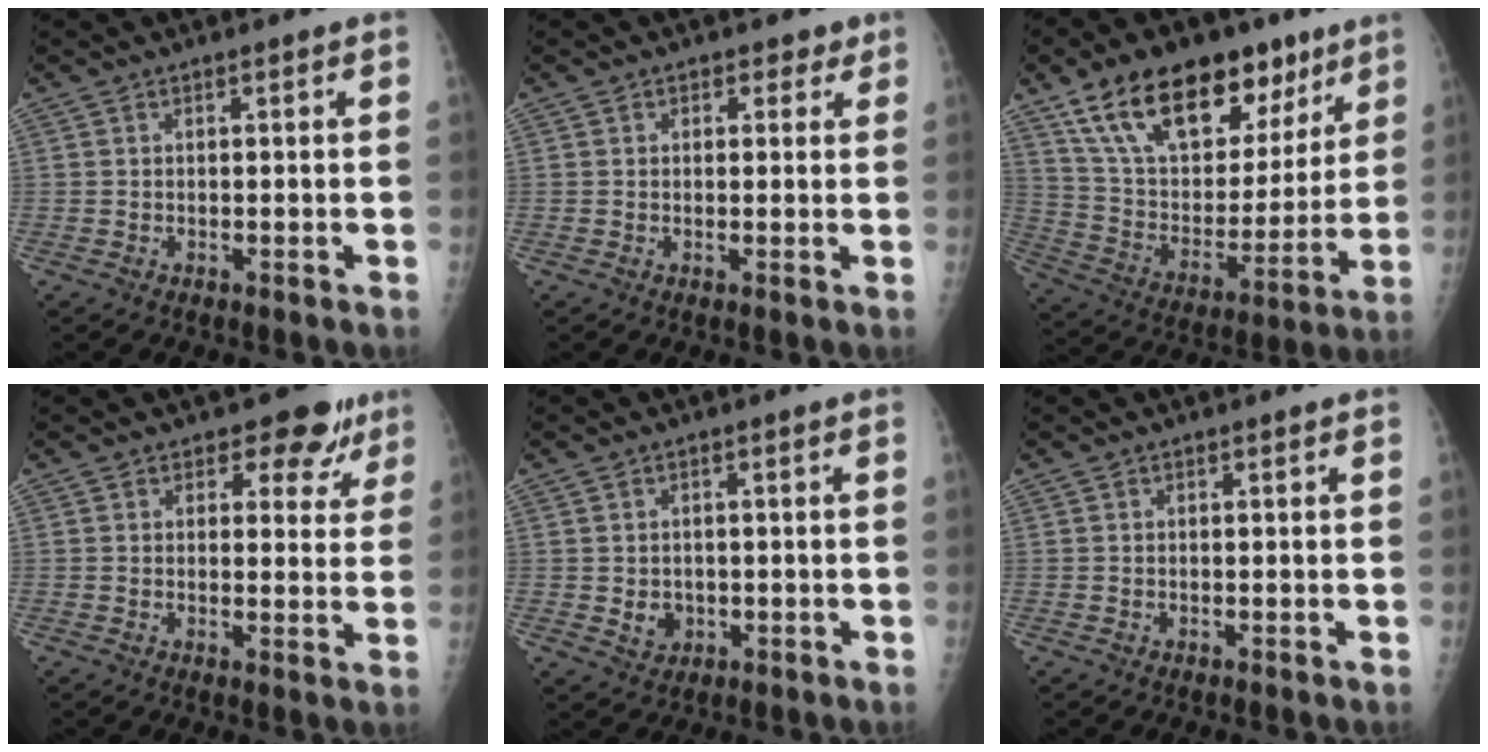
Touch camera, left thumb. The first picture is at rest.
{"total": 2.4, "force": [1.3, 1.9, 0.7], "torque": [0.016, -0.004, 0.010]}
{"total": 25.6, "force": [15.4, 13.7, 15.3], "torque": [-0.214, -0.028, 0.266]}
{"total": 7.3, "force": [4.8, 4.6, 2.9], "torque": [0.005, -0.023, 0.052]}
{"total": 3.4, "force": [-0.4, 3.0, 1.7], "torque": [-0.012, 0.000, 0.004]}
{"total": 0.0}